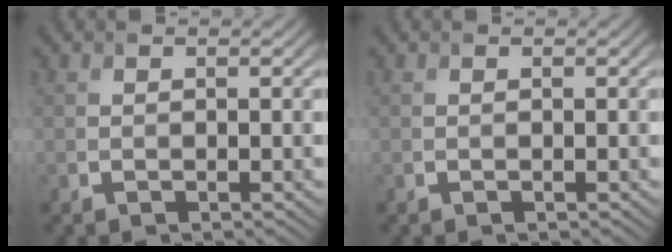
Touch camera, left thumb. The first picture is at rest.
{"total": 0.0}